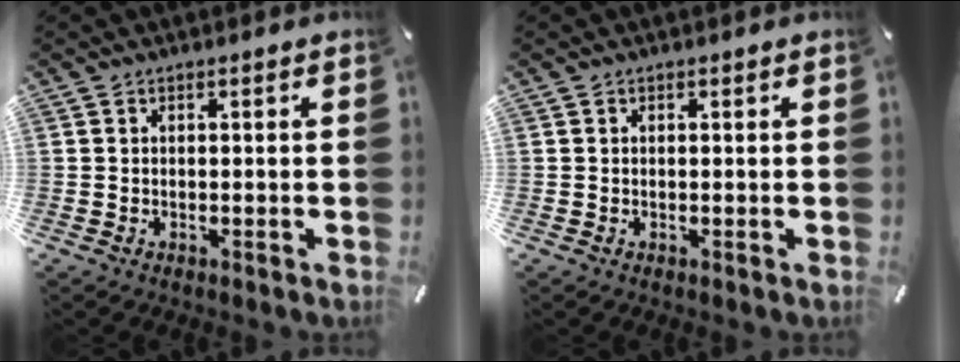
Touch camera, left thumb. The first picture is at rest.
{"total": 0.0}